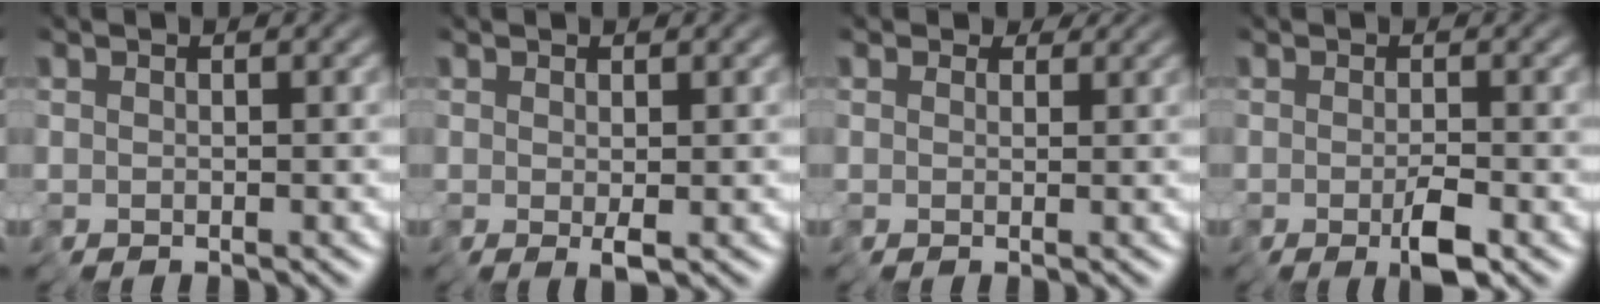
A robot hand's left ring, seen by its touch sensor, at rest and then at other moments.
{"total": 1.0, "force": [0.1, 0.2, 1.0], "torque": [-0.023, 0.000, 0.008]}
{"total": 1.2, "force": [0.4, 1.1, 0.2], "torque": [0.002, 0.006, 0.007]}
{"total": 2.5, "force": [-0.9, 0.5, 2.2], "torque": [-0.038, 0.001, -0.012]}